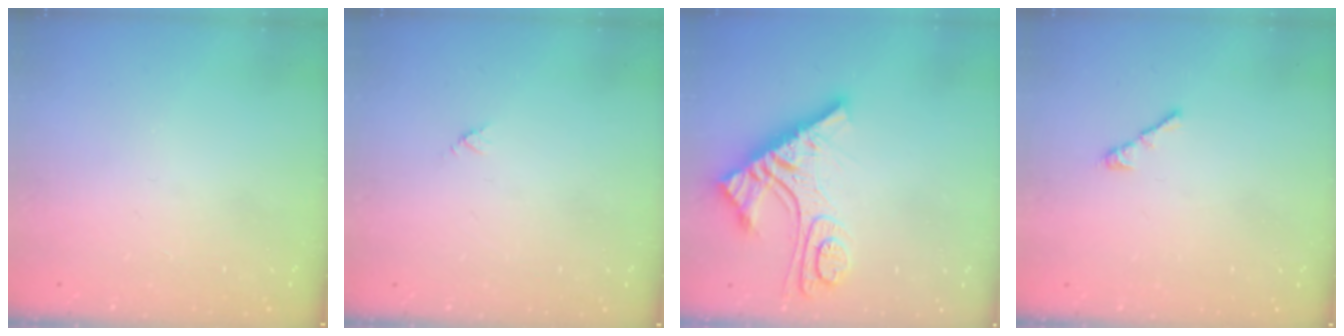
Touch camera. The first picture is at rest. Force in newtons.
{"total": 2.9, "press": 2.9, "slide": 0.3}
{"total": 11.5, "press": 11.4, "slide": 1.0}
{"total": 3.0, "press": 2.9, "slide": 0.8}